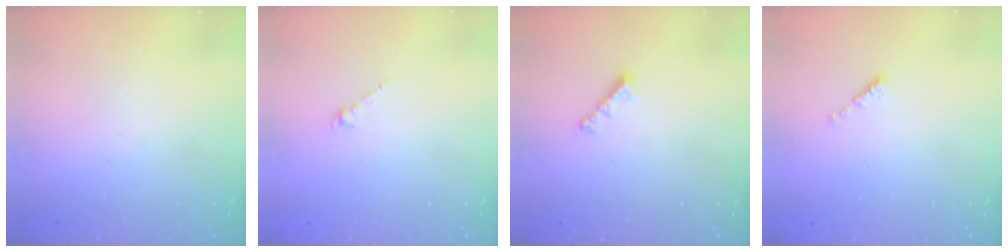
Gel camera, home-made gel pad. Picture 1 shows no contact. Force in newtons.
{"total": 1.3, "press": 1.2, "slide": 0.5}
{"total": 3.8, "press": 3.8, "slide": 0.2}
{"total": 0.0}